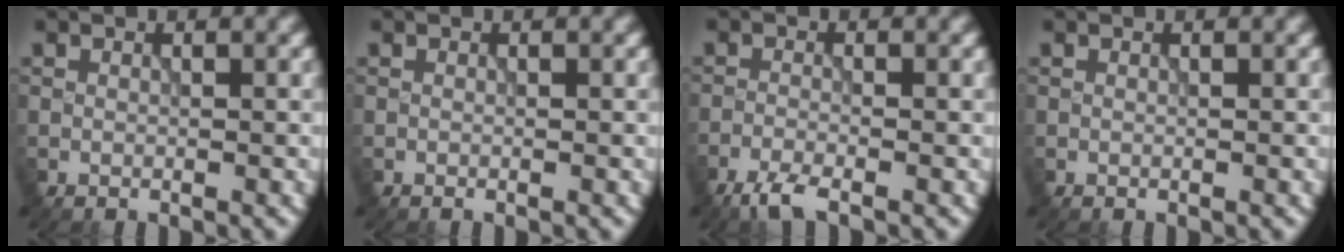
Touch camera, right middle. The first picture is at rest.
{"total": 0.0}
{"total": 2.5, "force": [-2.0, 0.4, 1.5], "torque": [-0.035, -0.008, -0.048]}
{"total": 0.0}